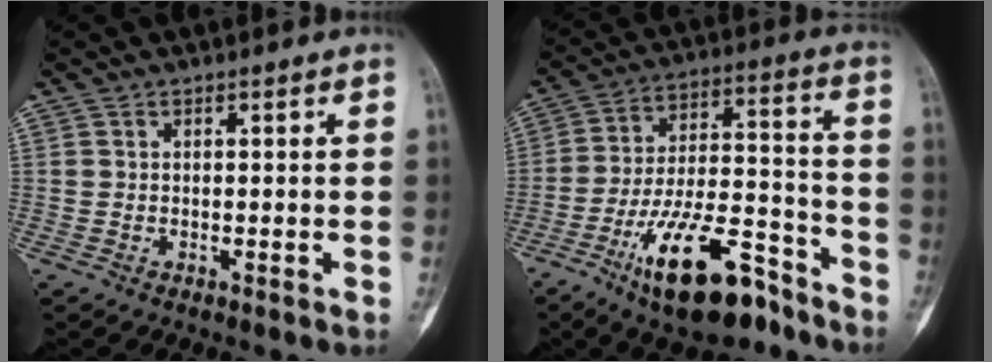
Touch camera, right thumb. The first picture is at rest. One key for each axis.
{"total": 18.9, "fx": -11.5, "fy": 7.3, "fz": 13.1, "tx": -0.212, "ty": 0.080, "tz": -0.192}